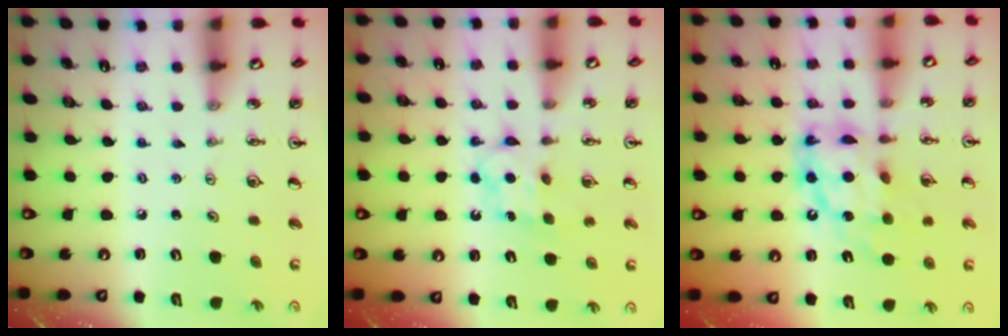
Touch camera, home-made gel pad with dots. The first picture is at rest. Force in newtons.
{"total": 7.0, "press": 7.0, "slide": 0.5}
{"total": 14.3, "press": 14.2, "slide": 1.3}